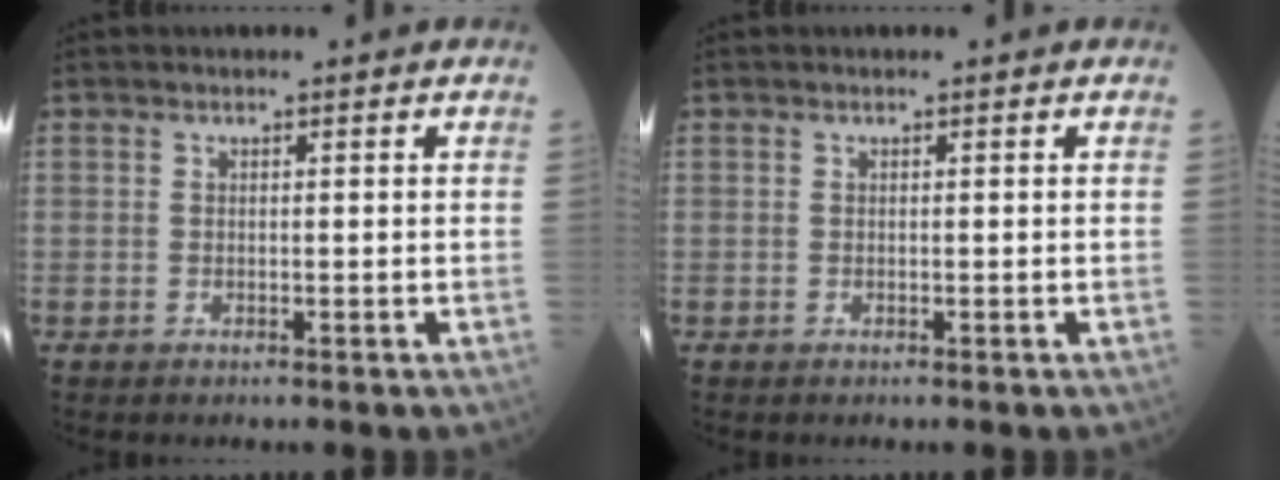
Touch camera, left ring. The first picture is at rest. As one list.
[{"total": 0.0}]